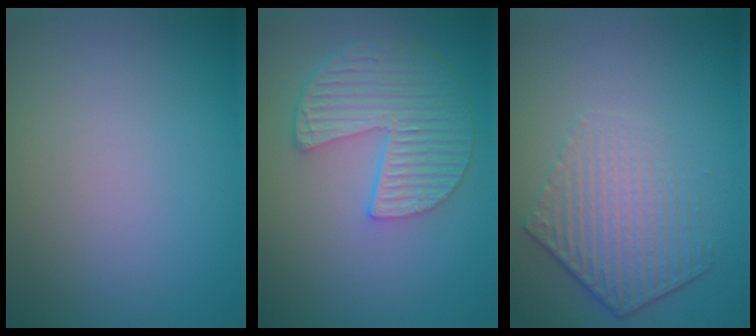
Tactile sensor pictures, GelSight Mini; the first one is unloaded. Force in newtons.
{"total": 5.6, "press": 4.2, "slide": 3.7}
{"total": 4.4, "press": 3.2, "slide": 3.1}